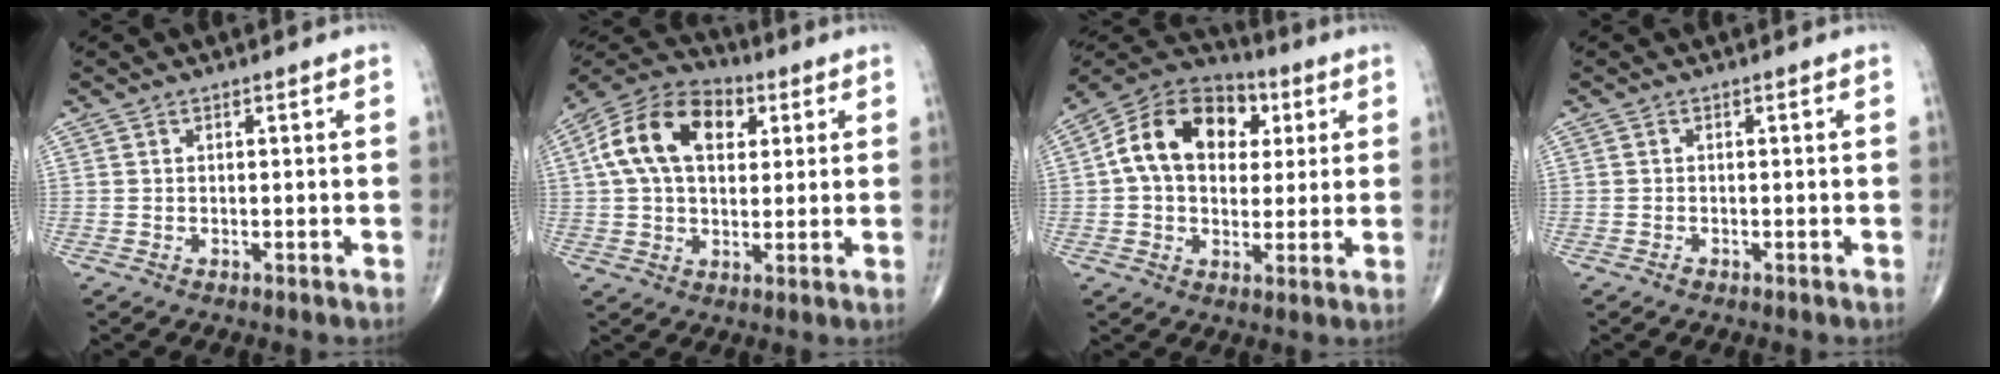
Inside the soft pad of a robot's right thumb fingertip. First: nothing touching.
{"total": 16.2, "force": [4.2, 10.4, 11.6], "torque": [-0.194, 0.014, 0.065]}
{"total": 17.1, "force": [3.6, 12.1, 11.5], "torque": [-0.168, 0.018, 0.051]}
{"total": 0.6, "force": [-0.4, 0.4, 0.2], "torque": [-0.003, 0.000, -0.011]}